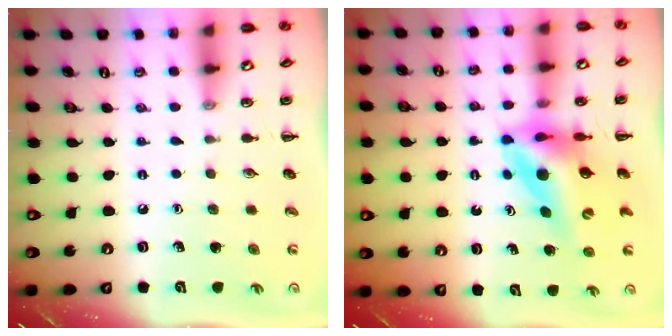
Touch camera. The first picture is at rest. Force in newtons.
{"total": 11.7, "press": 11.0, "slide": 4.1}